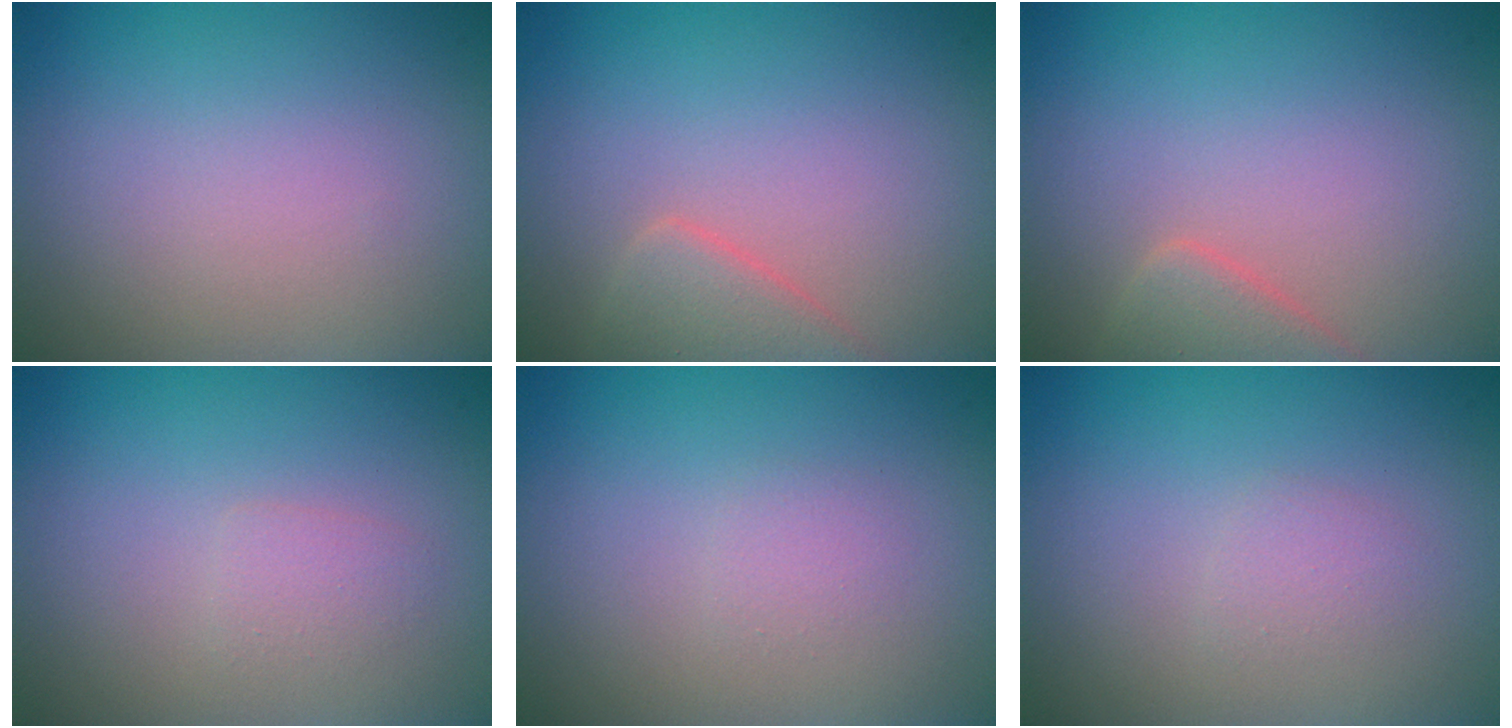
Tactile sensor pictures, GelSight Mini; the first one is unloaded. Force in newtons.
{"total": 2.8, "press": 2.8, "slide": 0.2}
{"total": 2.8, "press": 2.8, "slide": 0.2}
{"total": 1.0, "press": 1.0, "slide": 0.2}
{"total": 0.7, "press": 0.7, "slide": 0.0}
{"total": 0.9, "press": 0.9, "slide": 0.1}